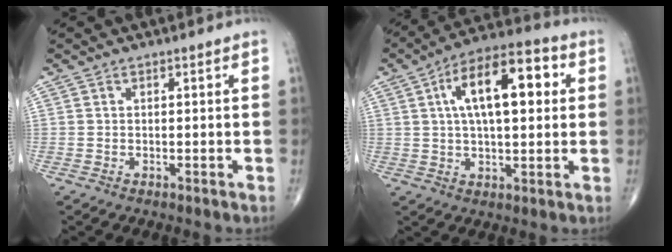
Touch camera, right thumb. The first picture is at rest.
{"total": 16.1, "force": [3.8, 7.1, 13.9], "torque": [-0.208, 0.022, 0.054]}